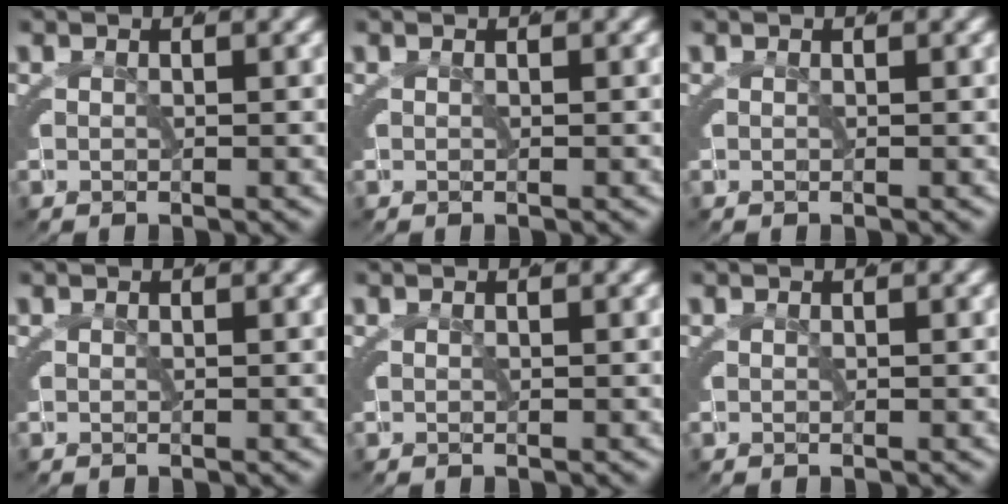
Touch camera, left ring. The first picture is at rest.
{"total": 0.0}
{"total": 0.0}
{"total": 0.0}
{"total": 0.0}
{"total": 0.0}